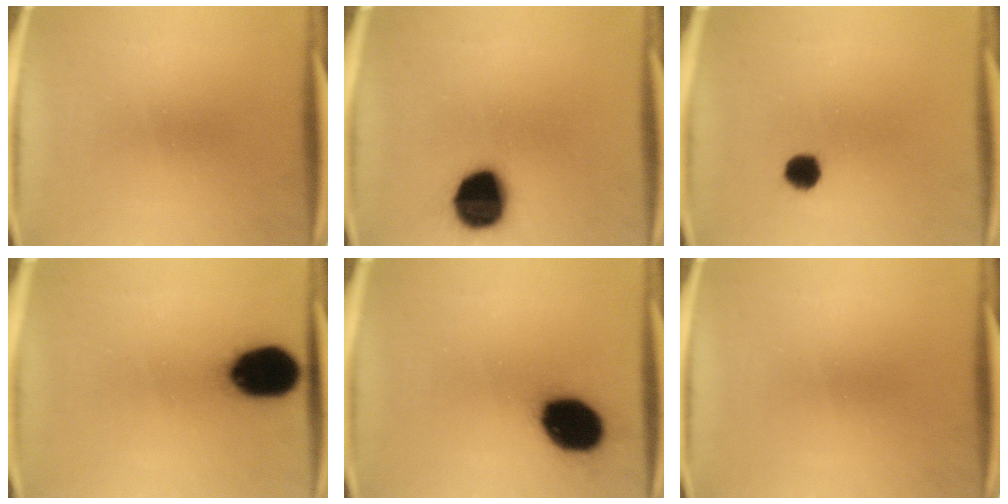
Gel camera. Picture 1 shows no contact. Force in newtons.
{"total": 15.2}
{"total": 4.0}
{"total": 16.5}
{"total": 15.7}
{"total": 0.0}